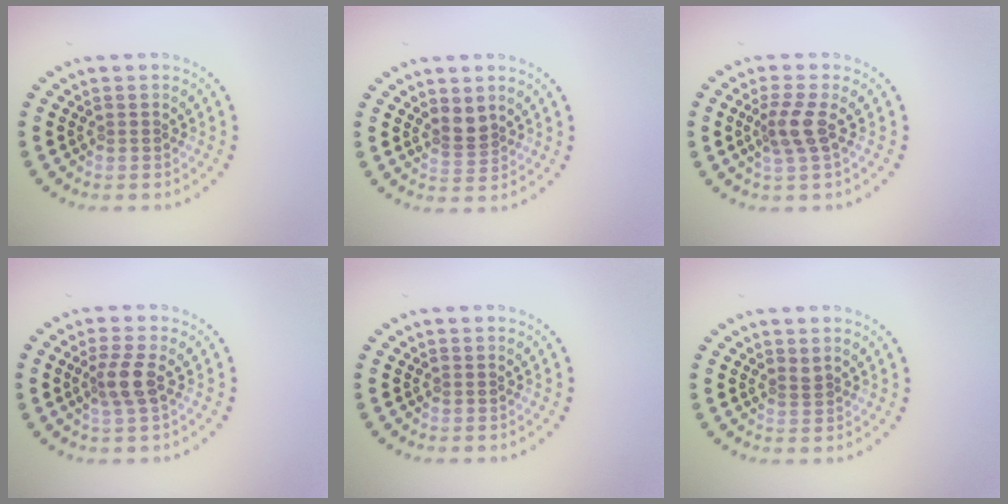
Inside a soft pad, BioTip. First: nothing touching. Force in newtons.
{"total": 1.9, "press": 1.5, "slide": 1.1}
{"total": 2.5, "press": 2.0, "slide": 1.6}
{"total": 2.3, "press": 2.0, "slide": 1.3}
{"total": 0.0}
{"total": 0.6, "press": 0.3, "slide": 0.5}